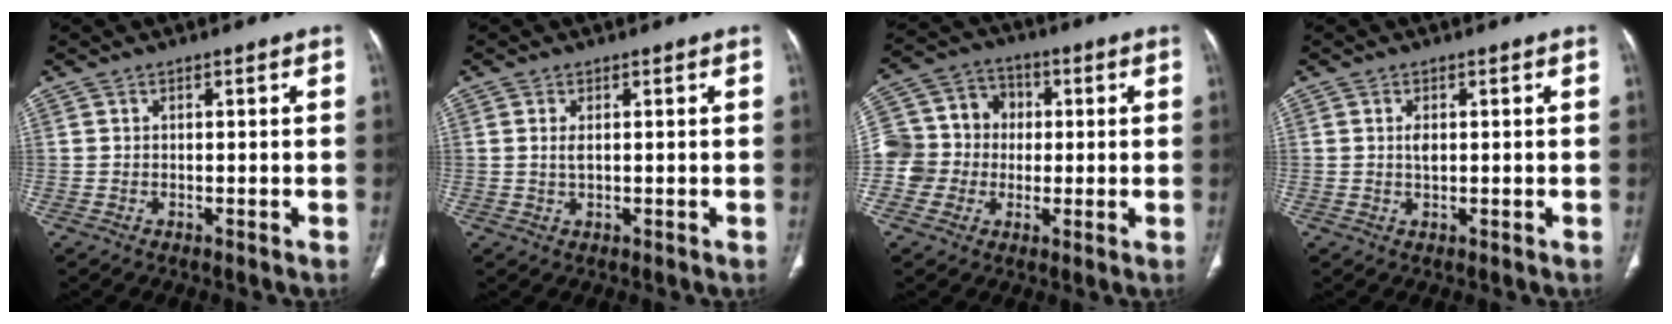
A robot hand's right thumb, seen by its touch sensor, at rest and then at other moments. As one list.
[{"total": 1.8, "force": [0.4, 0.8, 1.5], "torque": [-0.035, -0.002, 0.012]}, {"total": 11.3, "force": [-0.6, 10.8, 3.5], "torque": [-0.039, 0.034, -0.013]}, {"total": 1.9, "force": [0.4, 1.0, 1.5], "torque": [-0.028, -0.002, 0.008]}]